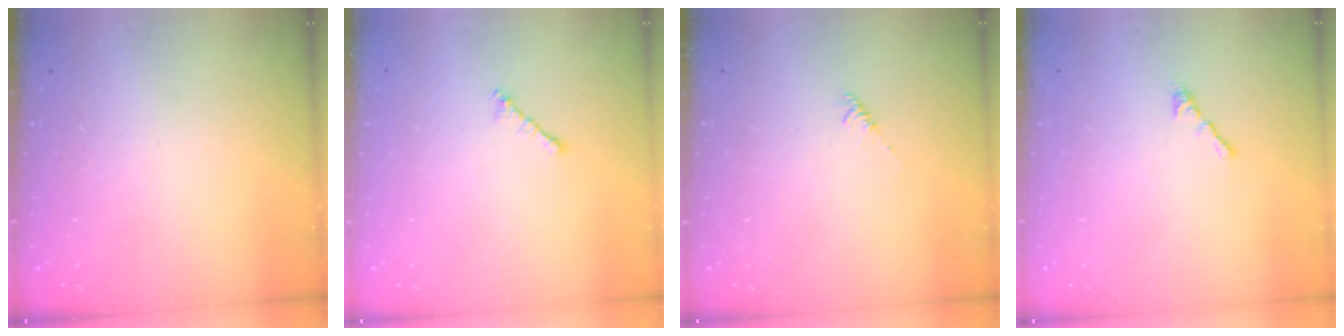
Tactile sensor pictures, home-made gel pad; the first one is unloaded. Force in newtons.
{"total": 1.0, "press": 0.9, "slide": 0.4}
{"total": 2.0, "press": 1.9, "slide": 0.4}
{"total": 0.6, "press": 0.4, "slide": 0.4}